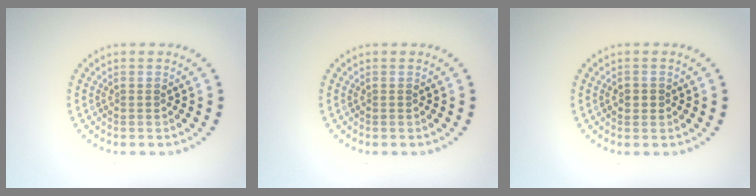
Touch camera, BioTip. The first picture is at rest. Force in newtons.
{"total": 0.0}
{"total": 1.2, "press": 1.1, "slide": 0.3}